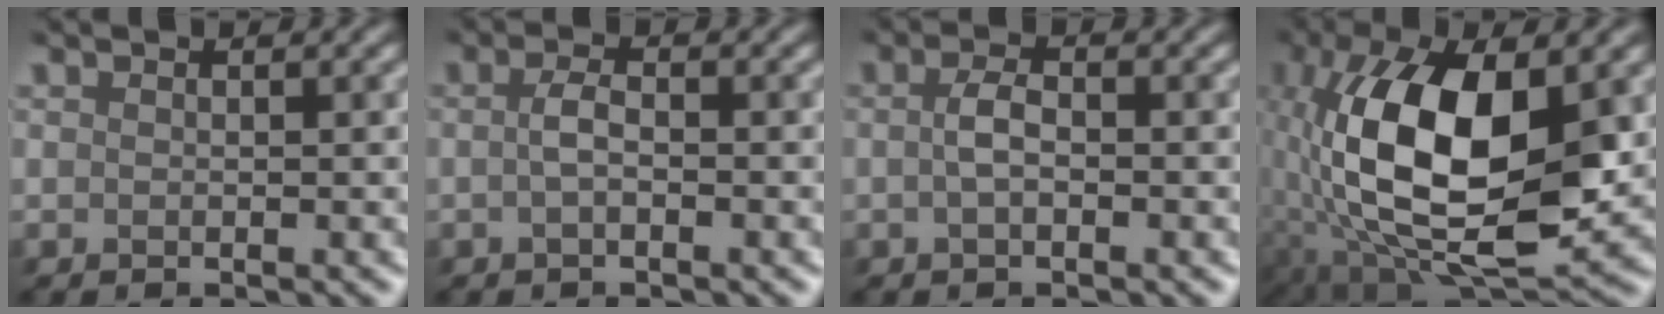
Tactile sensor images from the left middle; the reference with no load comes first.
{"total": 1.0, "force": [0.1, 0.2, 1.0], "torque": [-0.027, 0.005, -0.007]}
{"total": 1.3, "force": [0.2, 0.4, 1.2], "torque": [-0.031, 0.005, -0.005]}
{"total": 13.6, "force": [0.3, 6.7, 11.8], "torque": [-0.242, -0.012, 0.006]}